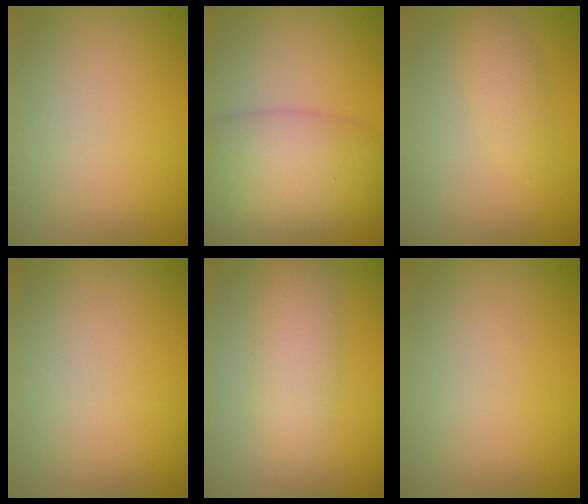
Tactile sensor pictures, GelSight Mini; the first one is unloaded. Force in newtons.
{"total": 7.5, "press": 7.5, "slide": 0.4}
{"total": 2.0, "press": 2.0, "slide": 0.1}
{"total": 0.0}
{"total": 3.4, "press": 3.4, "slide": 0.1}
{"total": 0.0}